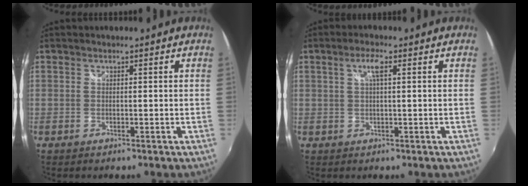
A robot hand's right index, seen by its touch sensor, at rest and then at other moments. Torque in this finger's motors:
{"motor_torque": [0.31, -0.07, 0.20, 0.06]}